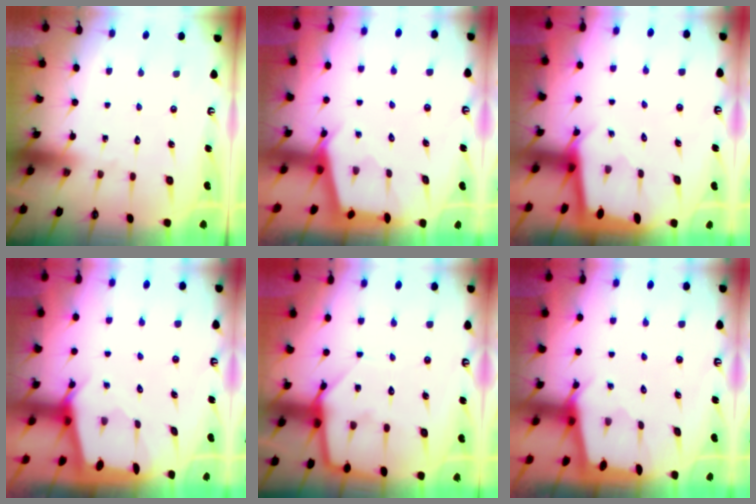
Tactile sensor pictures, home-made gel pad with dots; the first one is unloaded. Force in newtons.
{"total": 2.5, "press": 2.5, "slide": 0.3}
{"total": 2.0, "press": 2.0, "slide": 0.2}
{"total": 2.3, "press": 2.3, "slide": 0.3}
{"total": 7.7, "press": 7.7, "slide": 0.7}
{"total": 2.3, "press": 2.3, "slide": 0.3}